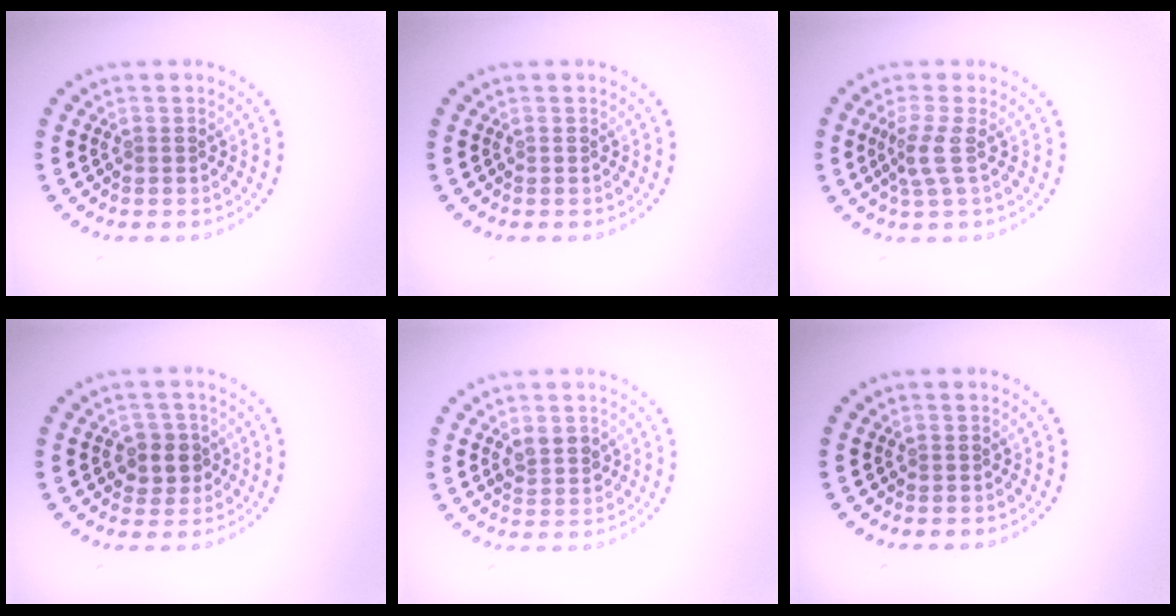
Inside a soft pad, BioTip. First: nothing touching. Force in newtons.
{"total": 0.0}
{"total": 2.3, "press": 1.6, "slide": 1.6}
{"total": 2.4, "press": 2.3, "slide": 0.8}
{"total": 1.9, "press": 1.8, "slide": 0.6}
{"total": 0.0}